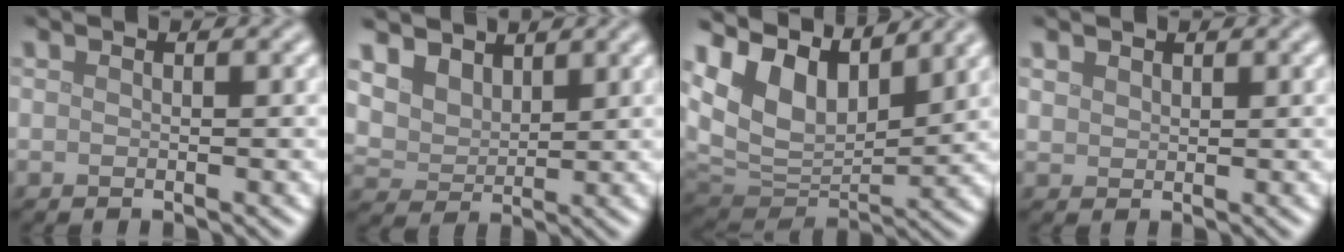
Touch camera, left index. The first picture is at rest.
{"total": 4.2, "force": [2.9, 2.6, 1.5], "torque": [-0.054, -0.015, 0.068]}
{"total": 10.2, "force": [5.9, 5.7, 6.1], "torque": [-0.131, 0.012, 0.107]}
{"total": 1.2, "force": [0.9, 0.8, 0.2], "torque": [-0.005, 0.001, 0.019]}